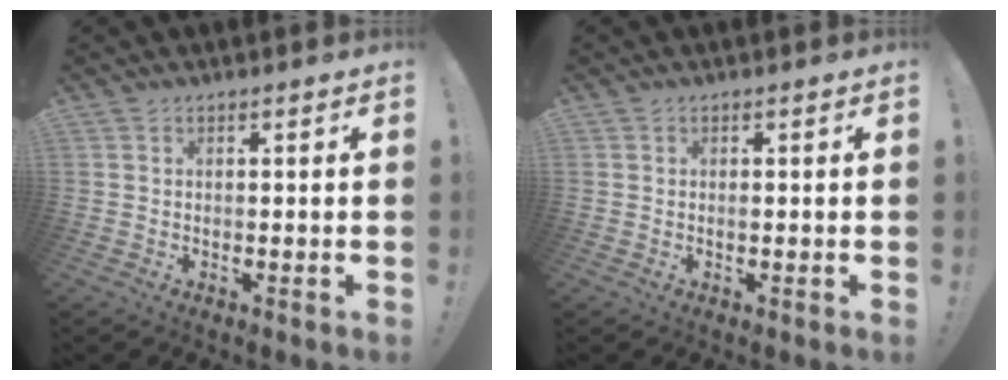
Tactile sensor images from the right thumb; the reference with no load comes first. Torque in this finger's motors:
{"motor_torque": [0.29, 0.24, 0.72, 0.07, -0.02]}